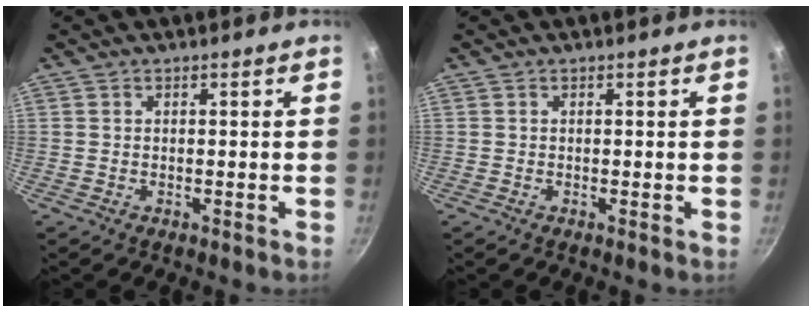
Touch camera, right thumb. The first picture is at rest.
{"total": 0.0}